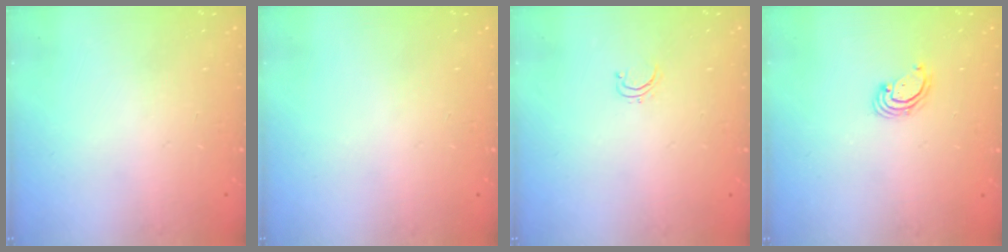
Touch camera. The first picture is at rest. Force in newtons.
{"total": 0.0}
{"total": 2.8, "press": 2.8, "slide": 0.2}
{"total": 2.8, "press": 2.8, "slide": 0.3}